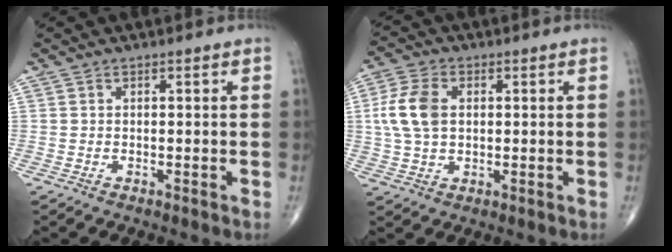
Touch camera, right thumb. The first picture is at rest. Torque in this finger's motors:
{"motor_torque": [0.76, 1.43, 0.58, -0.42, 0.27]}